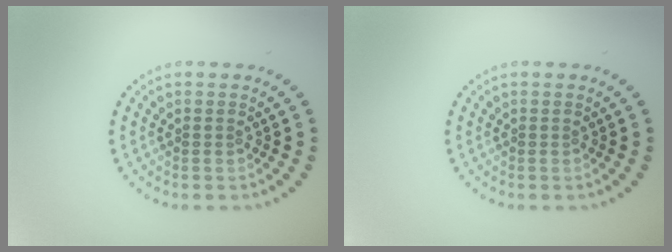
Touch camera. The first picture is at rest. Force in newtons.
{"total": 0.0}